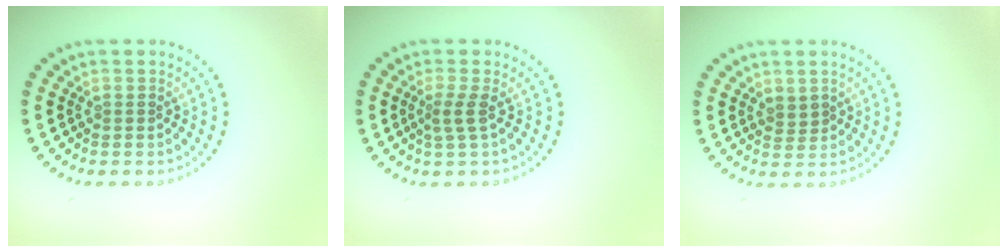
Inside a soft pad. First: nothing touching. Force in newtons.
{"total": 1.7, "press": 1.1, "slide": 1.3}
{"total": 0.8, "press": 0.6, "slide": 0.6}